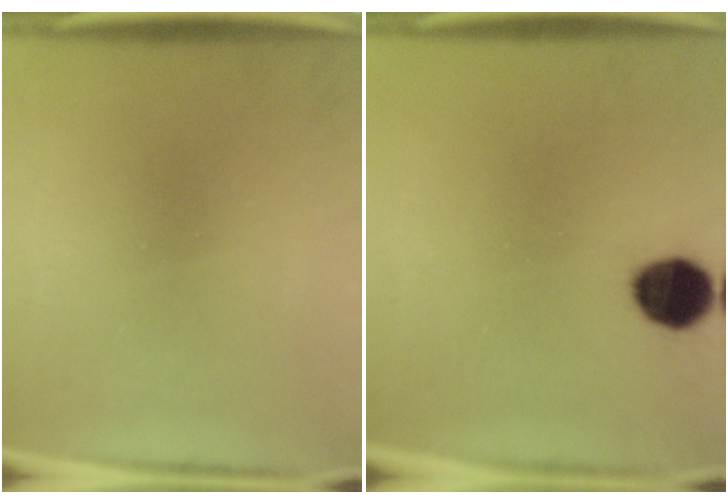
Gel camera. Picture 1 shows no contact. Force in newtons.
{"total": 8.0}